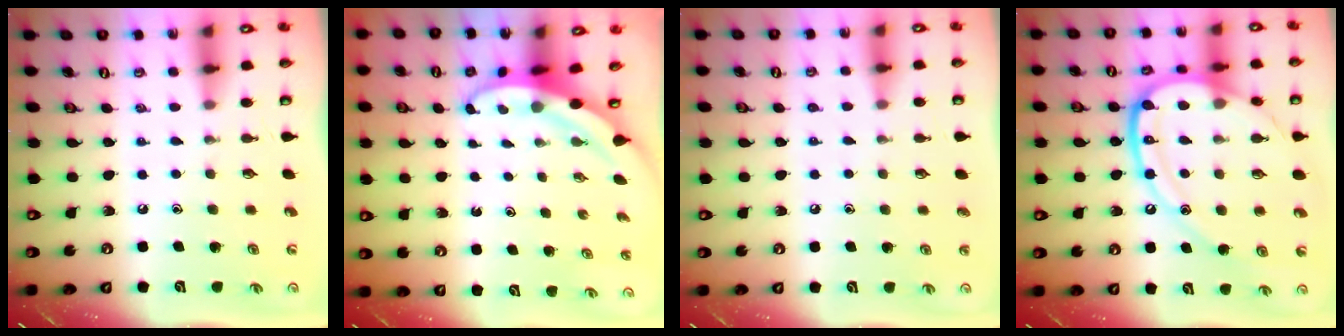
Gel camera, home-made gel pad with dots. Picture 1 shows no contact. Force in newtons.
{"total": 3.8, "press": 3.7, "slide": 0.5}
{"total": 2.3, "press": 2.3, "slide": 0.2}
{"total": 18.4, "press": 18.3, "slide": 1.9}